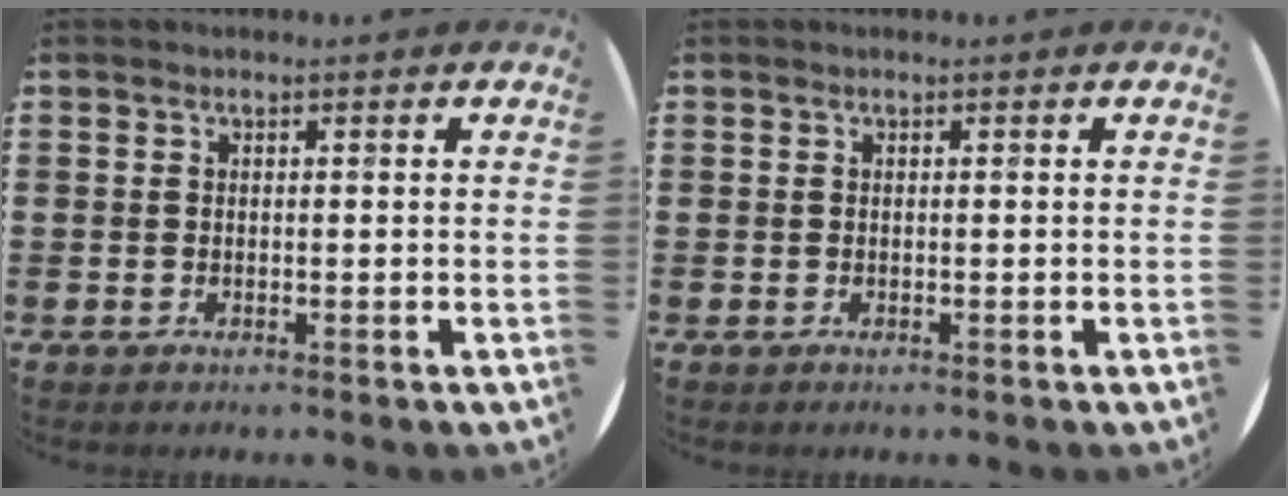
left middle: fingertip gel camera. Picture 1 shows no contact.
{"total": 0.0}